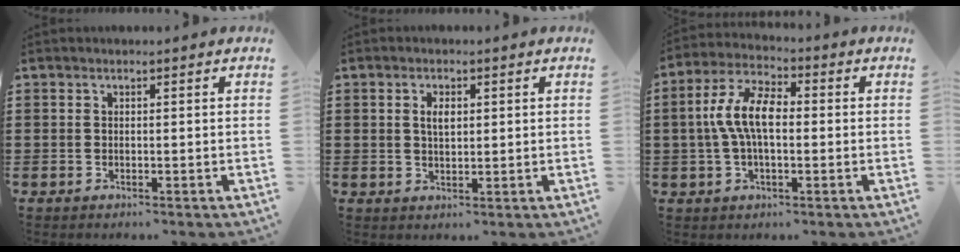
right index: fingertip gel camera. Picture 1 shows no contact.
{"total": 2.5, "force": [0.6, 1.2, 2.1], "torque": [-0.044, 0.006, 0.009]}
{"total": 8.6, "force": [0.1, 4.0, 7.6], "torque": [-0.174, 0.001, -0.008]}